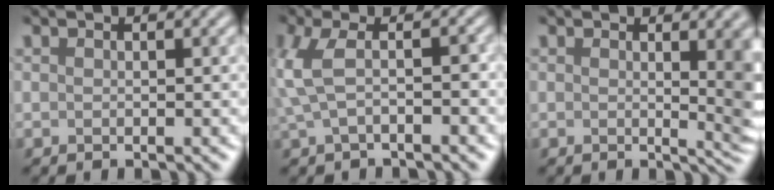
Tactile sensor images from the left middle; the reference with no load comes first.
{"total": 2.7, "force": [-0.7, 0.7, 2.5], "torque": [-0.087, 0.005, 0.002]}
{"total": 5.7, "force": [0.2, 1.8, 5.4], "torque": [-0.033, 0.003, 0.010]}